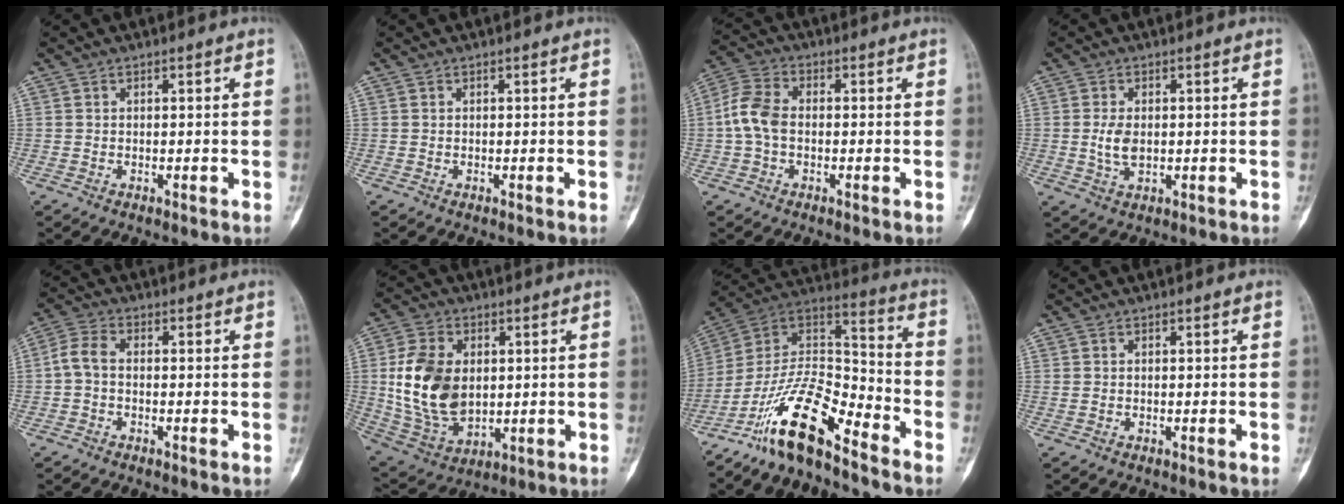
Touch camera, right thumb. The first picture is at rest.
{"total": 0.0}
{"total": 7.0, "force": [-0.7, 4.6, 5.2], "torque": [-0.109, 0.019, -0.024]}
{"total": 4.0, "force": [0.0, 2.3, 3.3], "torque": [-0.065, -0.004, 0.001]}
{"total": 4.1, "force": [-0.6, 2.6, 3.2], "torque": [-0.067, 0.014, -0.022]}
{"total": 16.1, "force": [1.5, 10.8, 11.9], "torque": [-0.209, -0.011, 0.040]}
{"total": 16.4, "force": [-12.0, 4.7, 10.2], "torque": [-0.177, 0.096, -0.228]}
{"total": 0.0}